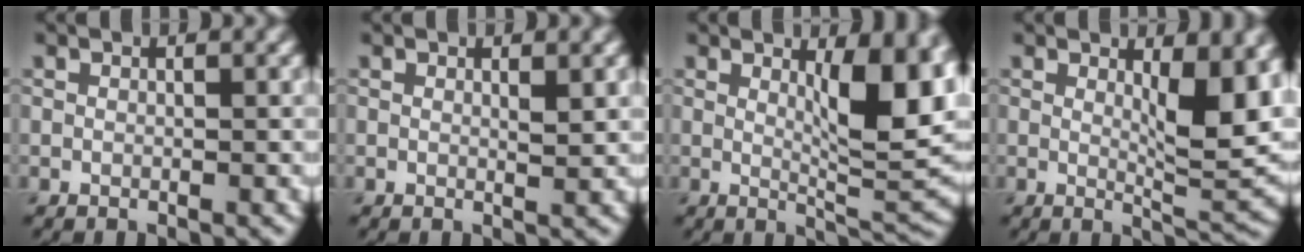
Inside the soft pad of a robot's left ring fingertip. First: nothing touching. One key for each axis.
{"total": 1.0, "fx": 0.5, "fy": 0.2, "fz": 0.9, "tx": -0.011, "ty": -0.003, "tz": 0.007}
{"total": 7.9, "fx": 2.0, "fy": 2.1, "fz": 7.3, "tx": -0.099, "ty": -0.009, "tz": 0.036}
{"total": 5.9, "fx": 1.5, "fy": 1.6, "fz": 5.5, "tx": -0.074, "ty": -0.012, "tz": 0.027}